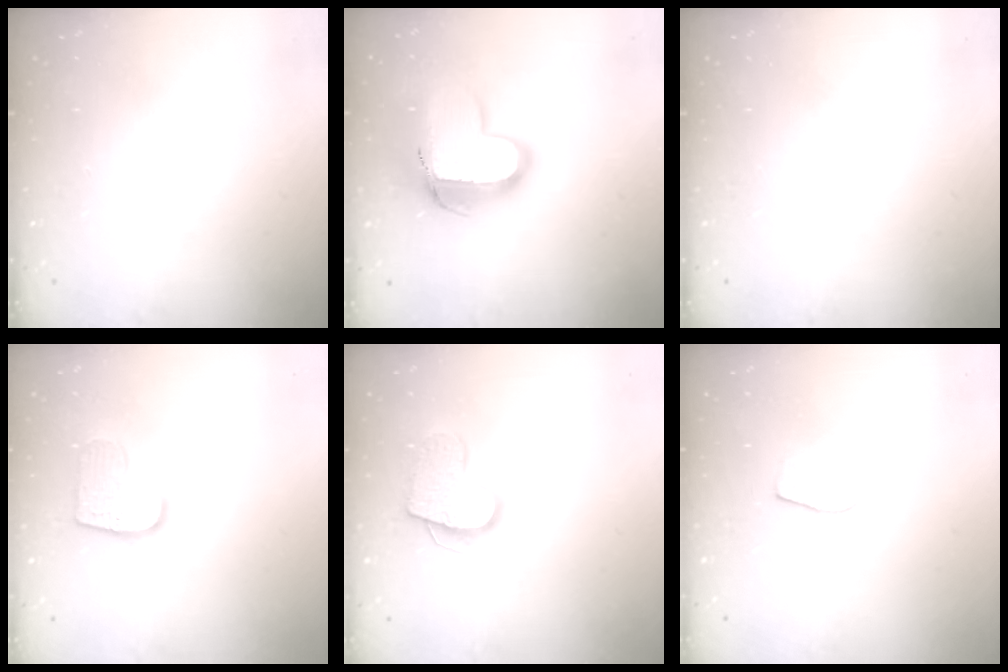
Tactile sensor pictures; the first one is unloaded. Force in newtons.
{"total": 14.0, "press": 13.9, "slide": 1.4}
{"total": 0.0}
{"total": 10.8, "press": 10.8, "slide": 0.7}
{"total": 13.9, "press": 13.8, "slide": 1.1}
{"total": 6.6, "press": 6.6, "slide": 0.5}